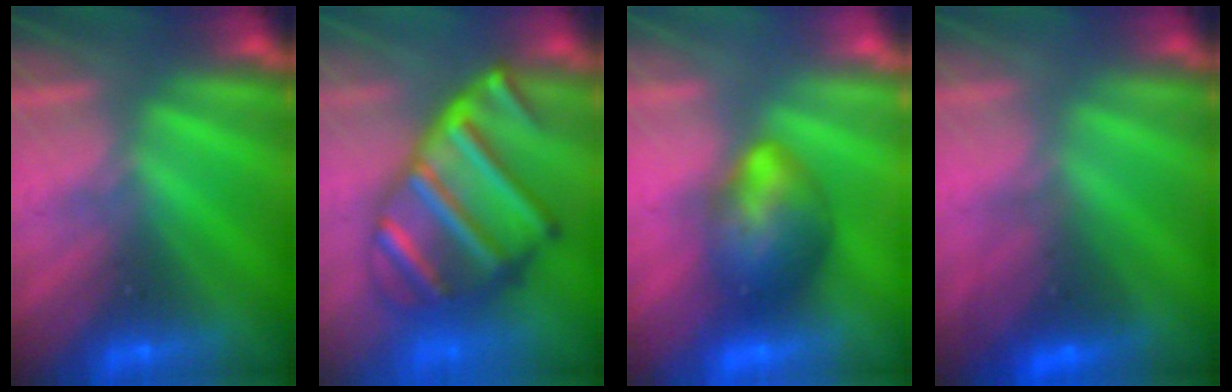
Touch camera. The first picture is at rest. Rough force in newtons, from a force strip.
{"total": 9.1}
{"total": 9.5}
{"total": 2.8}